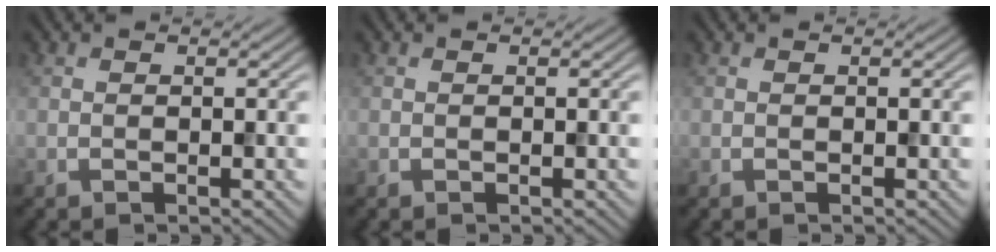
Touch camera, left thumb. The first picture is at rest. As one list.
[{"total": 0.0}, {"total": 0.0}]